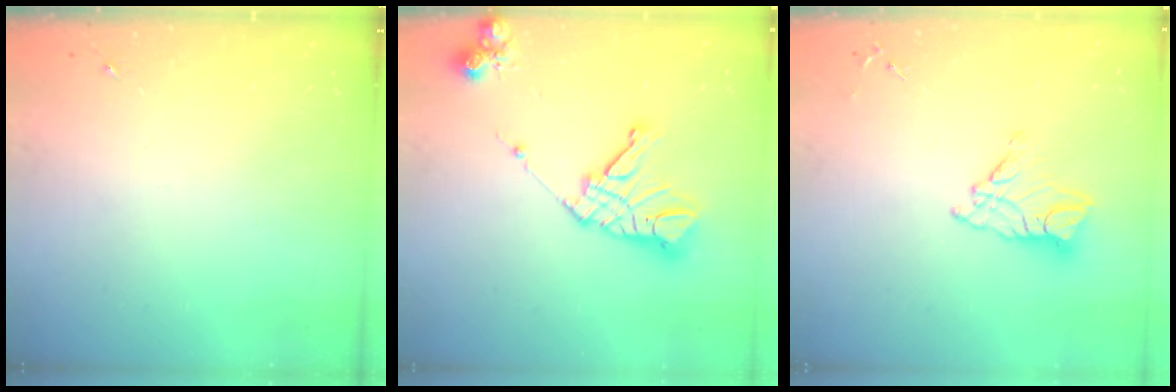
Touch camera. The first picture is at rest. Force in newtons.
{"total": 16.3, "press": 16.2, "slide": 1.8}
{"total": 11.3, "press": 11.2, "slide": 1.1}